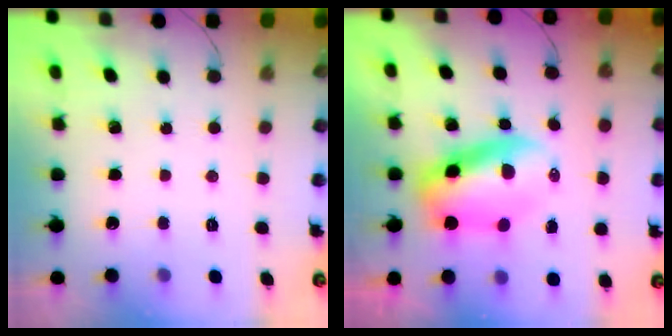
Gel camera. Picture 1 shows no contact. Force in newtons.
{"total": 9.4, "press": 9.1, "slide": 2.5}